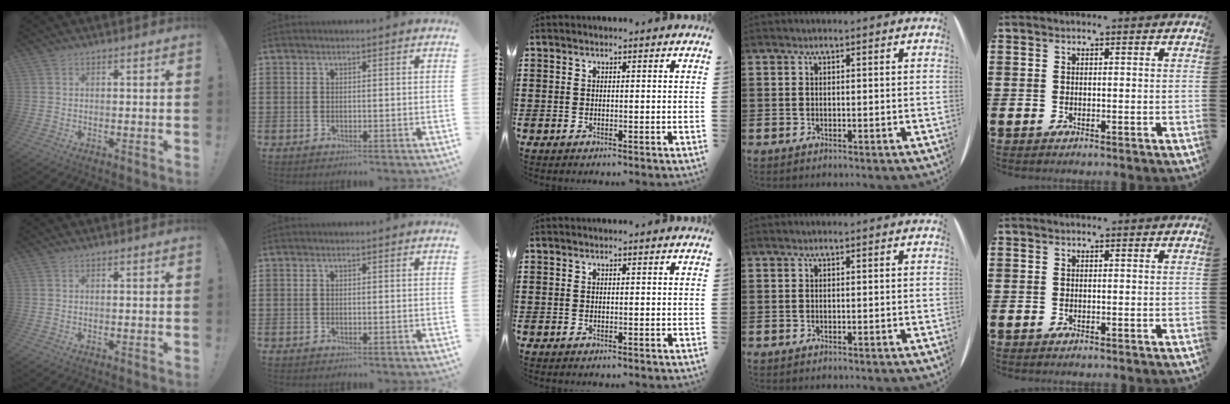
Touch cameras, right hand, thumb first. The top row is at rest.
{}